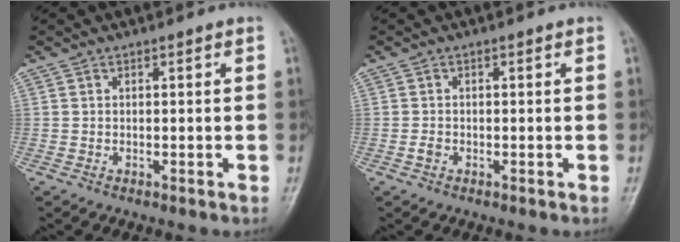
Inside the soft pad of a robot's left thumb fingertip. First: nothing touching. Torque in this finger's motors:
{"motor_torque": [-0.35, 0.13, 0.24, 0.10, -0.01]}